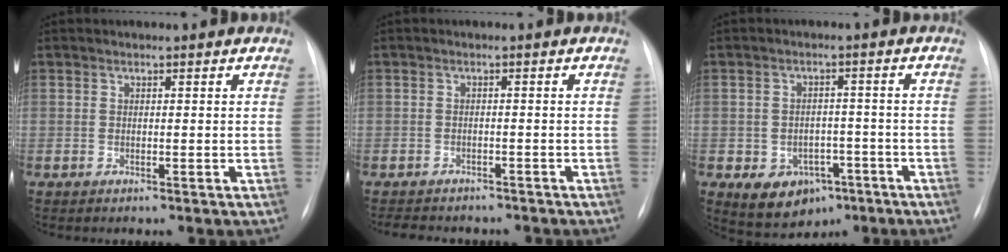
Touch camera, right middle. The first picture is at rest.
{"total": 8.0, "force": [-6.9, 3.3, 2.5], "torque": [-0.041, 0.005, -0.087]}
{"total": 7.9, "force": [-3.9, 5.9, 3.6], "torque": [-0.059, 0.013, -0.046]}